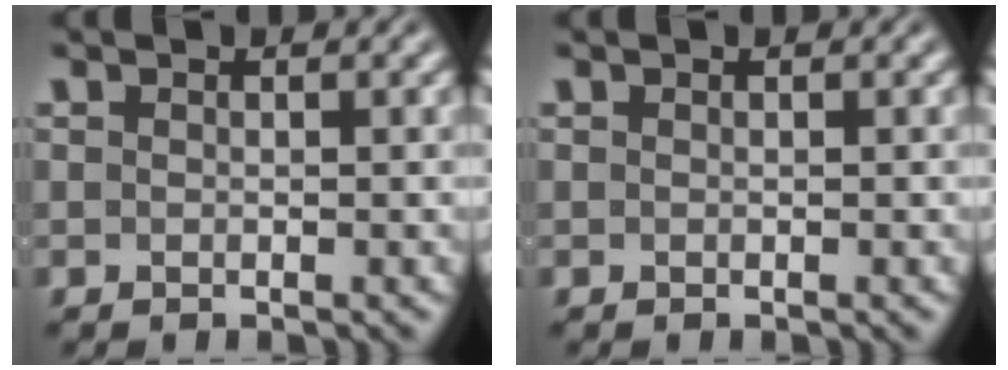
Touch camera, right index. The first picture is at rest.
{"total": 0.0}